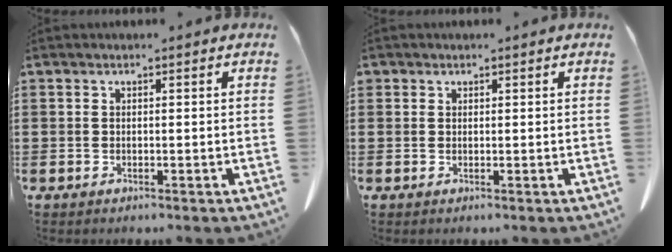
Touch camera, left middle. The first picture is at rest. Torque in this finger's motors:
{"motor_torque": [-0.06, 0.00, 0.08, -0.01]}